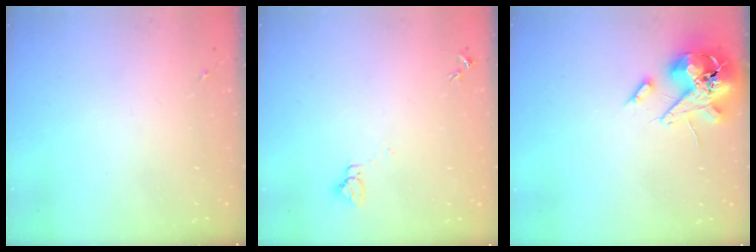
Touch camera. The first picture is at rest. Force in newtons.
{"total": 4.7, "press": 4.6, "slide": 0.4}
{"total": 14.6, "press": 14.4, "slide": 2.4}